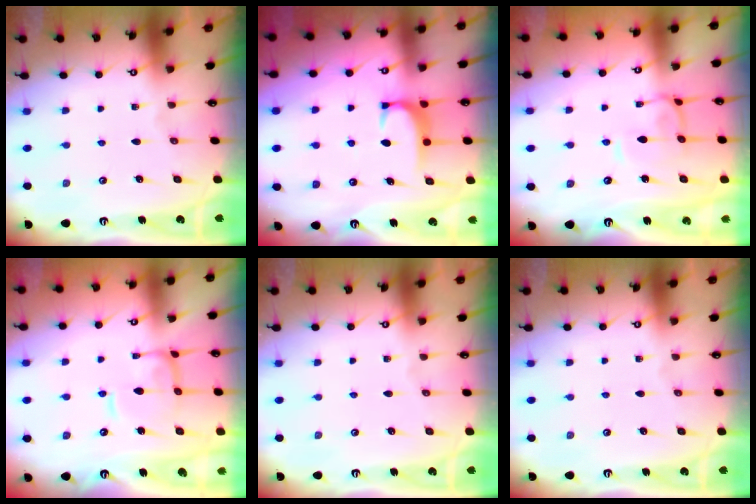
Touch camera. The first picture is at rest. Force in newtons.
{"total": 1.8, "press": 1.8, "slide": 0.4}
{"total": 0.7, "press": 0.4, "slide": 0.5}
{"total": 2.8, "press": 2.7, "slide": 0.5}
{"total": 0.0}
{"total": 0.0}